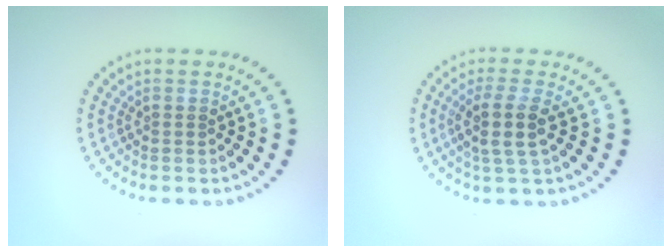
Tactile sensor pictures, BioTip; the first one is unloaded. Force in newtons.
{"total": 2.9, "press": 2.4, "slide": 1.7}